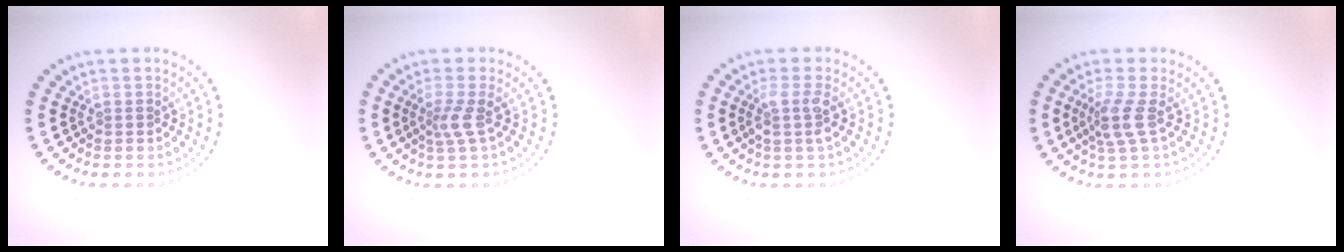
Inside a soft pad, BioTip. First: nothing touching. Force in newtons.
{"total": 2.0, "press": 1.4, "slide": 1.4}
{"total": 2.0, "press": 1.6, "slide": 1.2}
{"total": 2.5, "press": 1.9, "slide": 1.6}